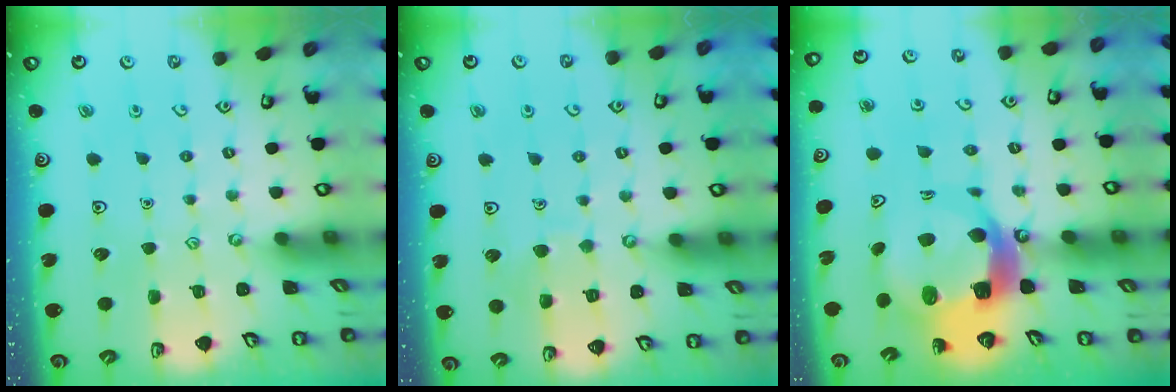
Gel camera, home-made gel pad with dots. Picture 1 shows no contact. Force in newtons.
{"total": 6.4, "press": 6.3, "slide": 0.7}
{"total": 11.8, "press": 11.6, "slide": 1.8}